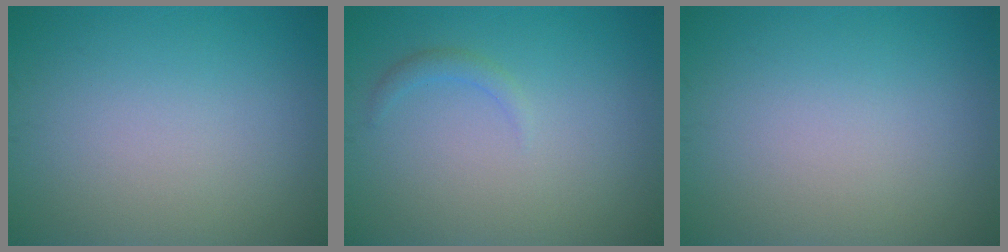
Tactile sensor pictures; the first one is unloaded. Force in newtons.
{"total": 1.0, "press": 1.0, "slide": 0.0}
{"total": 0.0}